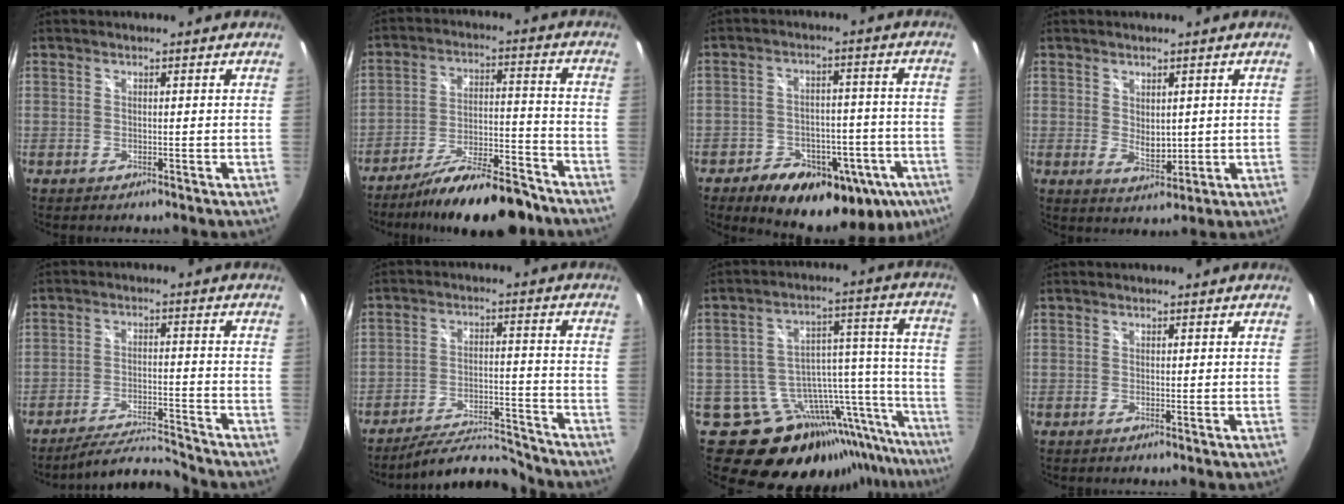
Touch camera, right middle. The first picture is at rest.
{"total": 16.5, "force": [-13.7, 3.8, 8.5], "torque": [-0.150, -0.008, -0.205]}
{"total": 22.3, "force": [-13.0, 12.9, 12.8], "torque": [-0.216, -0.001, -0.159]}
{"total": 3.7, "force": [0.8, 2.4, 2.7], "torque": [-0.039, -0.006, 0.018]}
{"total": 8.8, "force": [-8.6, -0.2, 1.8], "torque": [-0.056, 0.003, -0.143]}
{"total": 11.2, "force": [-10.7, 1.8, 2.7], "torque": [-0.062, 0.011, -0.158]}
{"total": 23.3, "force": [-18.2, 10.5, 10.1], "torque": [-0.121, 0.028, -0.256]}
{"total": 0.0}